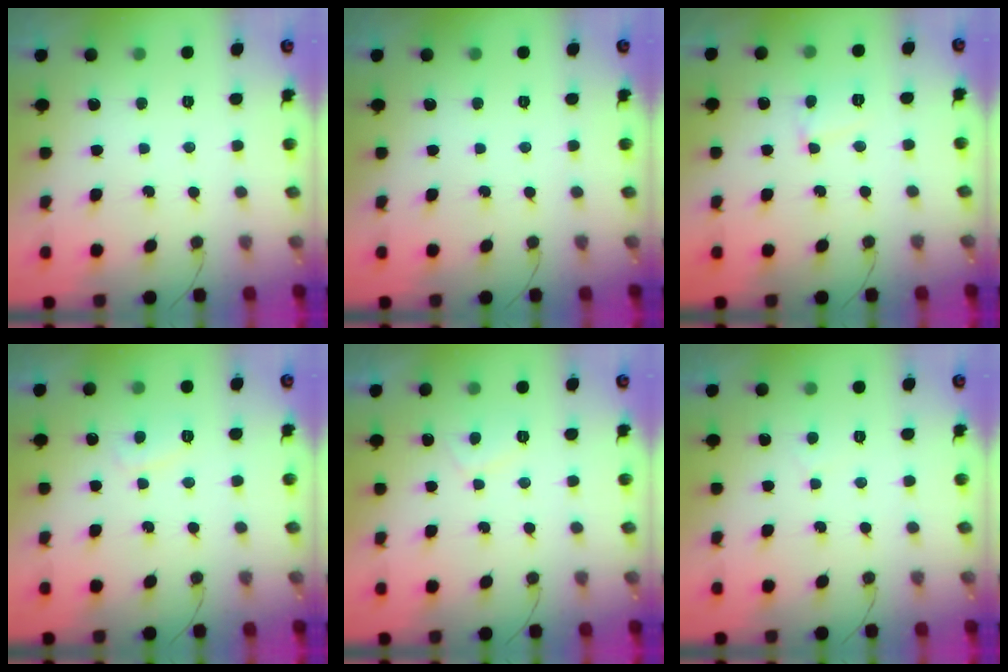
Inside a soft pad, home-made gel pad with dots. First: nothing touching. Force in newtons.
{"total": 0.0}
{"total": 4.3, "press": 4.3, "slide": 0.4}
{"total": 2.9, "press": 2.9, "slide": 0.1}
{"total": 2.0, "press": 1.9, "slide": 0.7}
{"total": 2.9, "press": 2.9, "slide": 0.4}